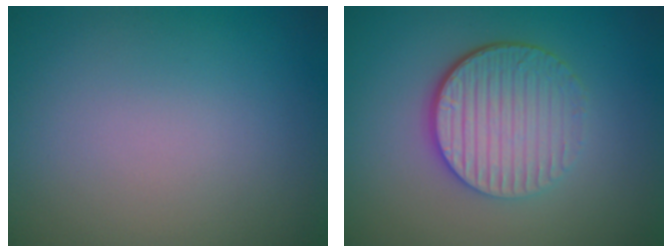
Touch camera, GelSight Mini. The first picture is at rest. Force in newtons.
{"total": 5.3, "press": 3.8, "slide": 3.6}